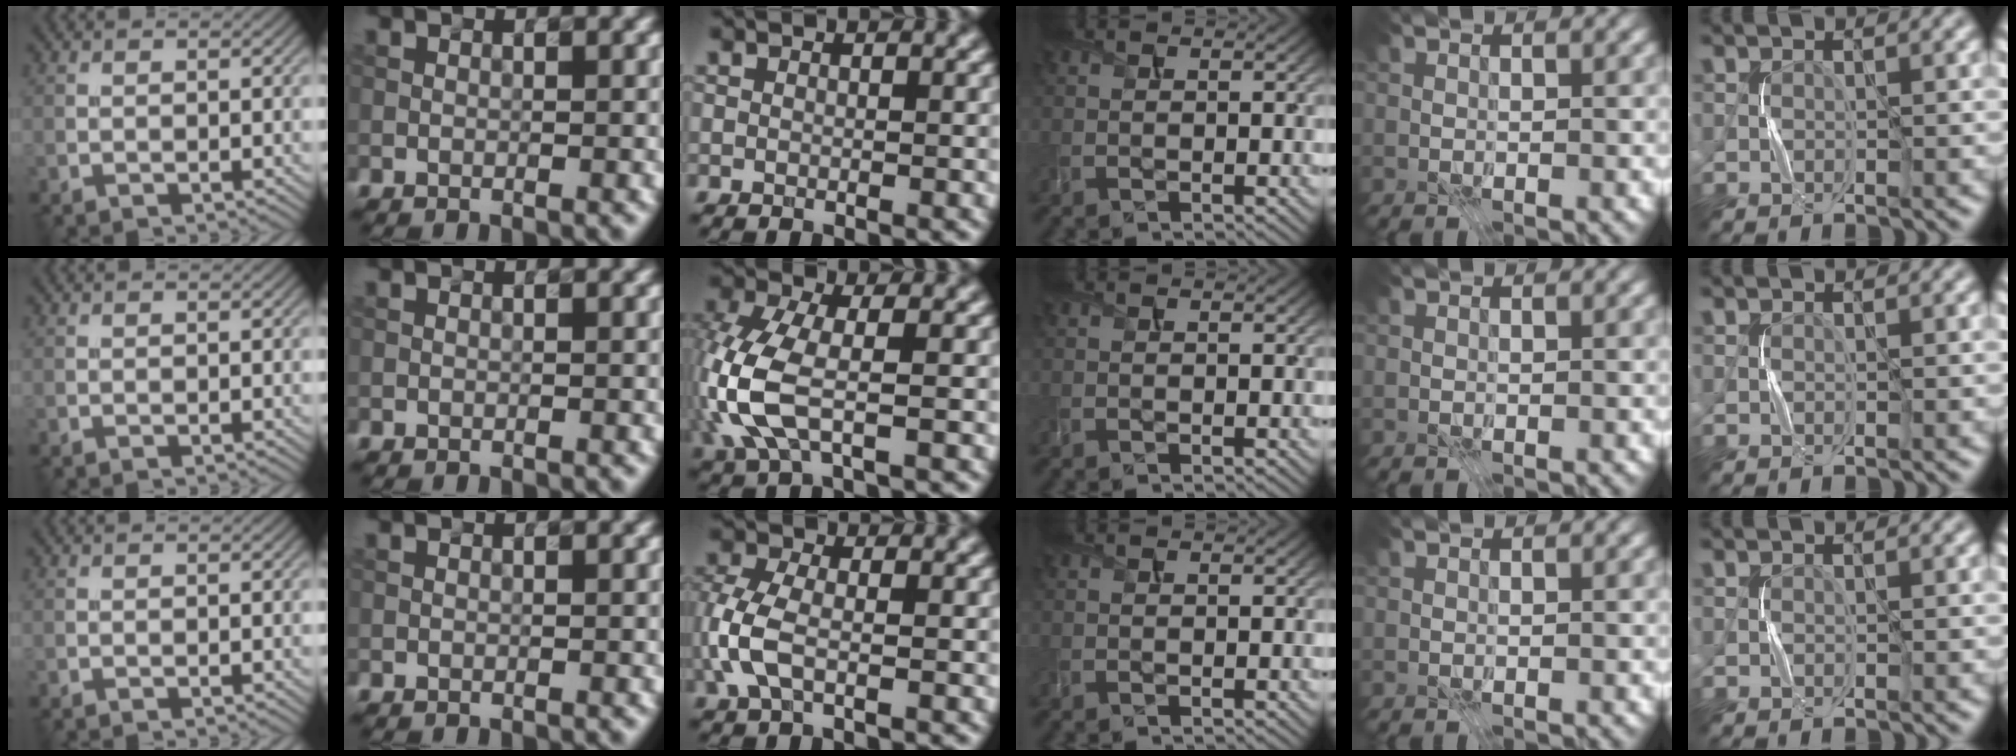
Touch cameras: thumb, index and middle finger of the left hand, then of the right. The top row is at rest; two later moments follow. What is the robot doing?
{"motion": "press", "object": "stapler"}